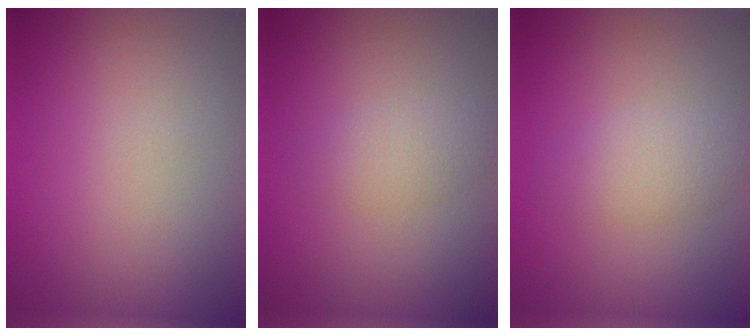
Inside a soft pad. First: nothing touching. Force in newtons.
{"total": 2.2, "press": 2.2, "slide": 0.1}
{"total": 2.8, "press": 2.8, "slide": 0.1}